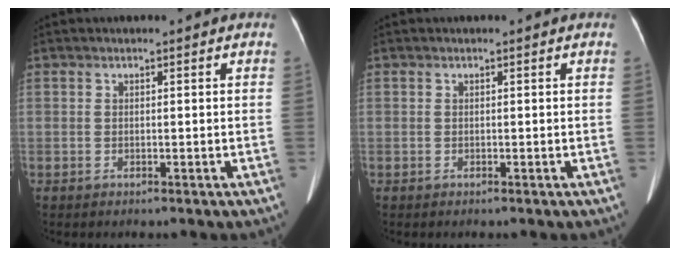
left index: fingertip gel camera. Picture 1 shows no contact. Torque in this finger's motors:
{"motor_torque": [0.01, 0.05, 0.00, 0.00]}